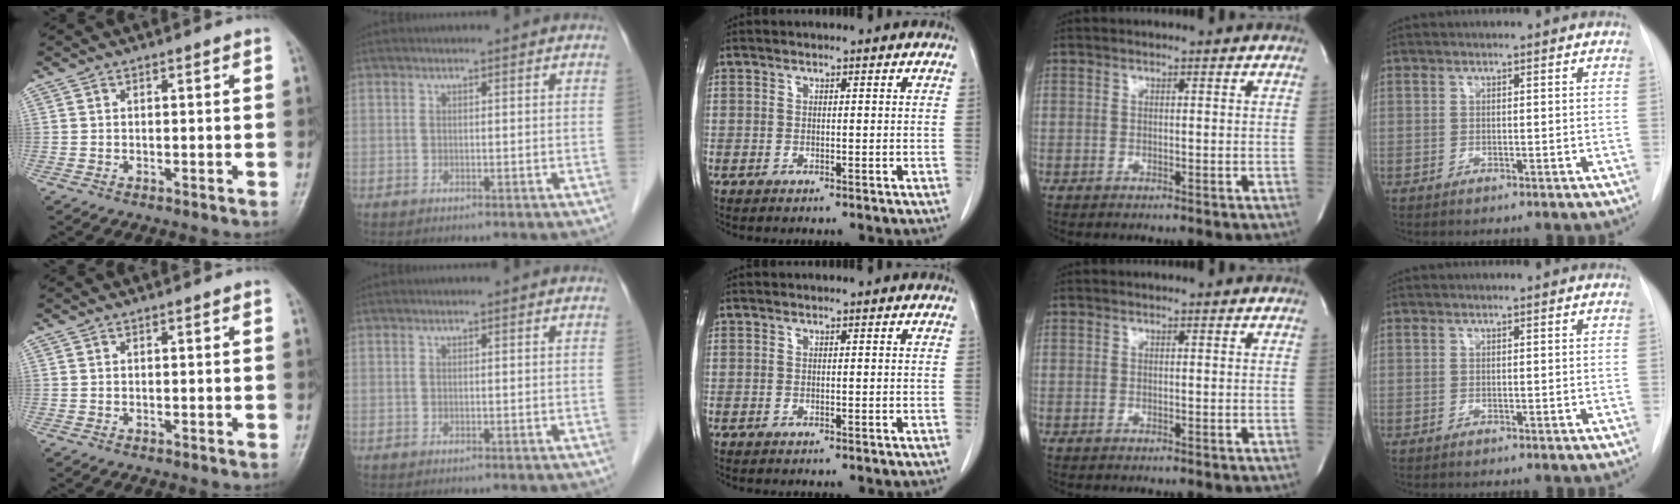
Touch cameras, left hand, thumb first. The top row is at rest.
{}